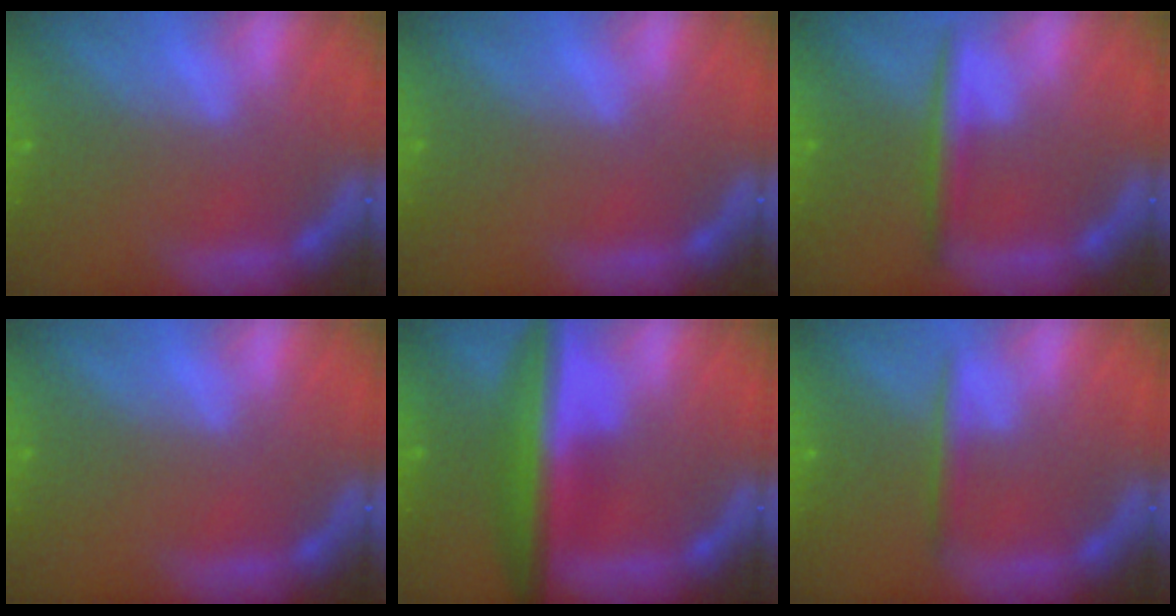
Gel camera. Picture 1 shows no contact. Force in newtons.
{"total": 0.0}
{"total": 3.0}
{"total": 0.0}
{"total": 9.0}
{"total": 1.9}